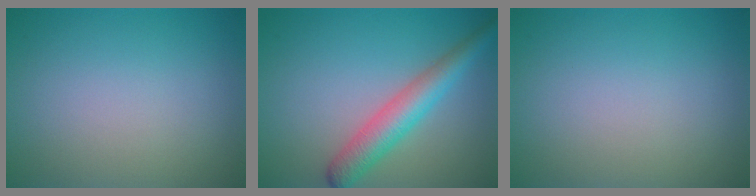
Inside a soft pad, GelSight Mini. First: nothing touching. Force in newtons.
{"total": 4.4, "press": 4.4, "slide": 0.2}
{"total": 0.0}